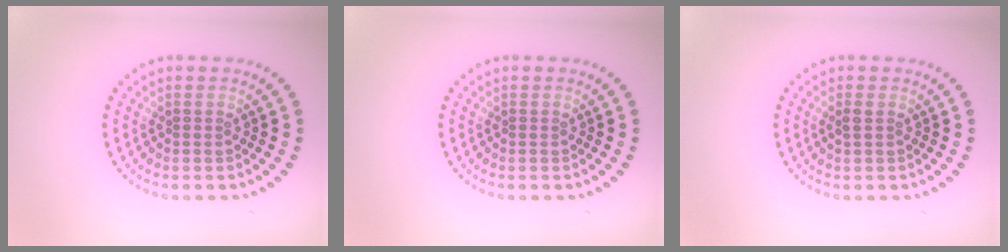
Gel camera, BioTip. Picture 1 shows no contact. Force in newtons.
{"total": 0.0}
{"total": 0.8, "press": 0.8, "slide": 0.2}